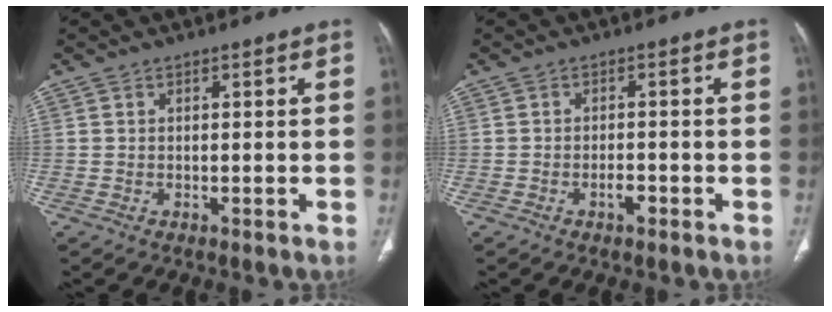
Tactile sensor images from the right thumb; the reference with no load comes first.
{"total": 2.1, "force": [-1.1, 0.9, 1.5], "torque": [-0.026, 0.006, -0.019]}